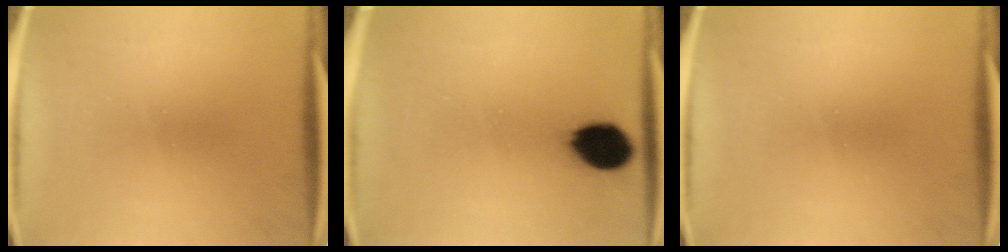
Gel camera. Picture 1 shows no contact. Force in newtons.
{"total": 10.1}
{"total": 0.0}